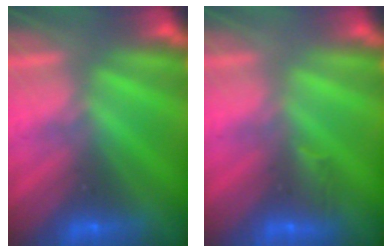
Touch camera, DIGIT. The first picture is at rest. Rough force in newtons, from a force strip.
{"total": 3.1}